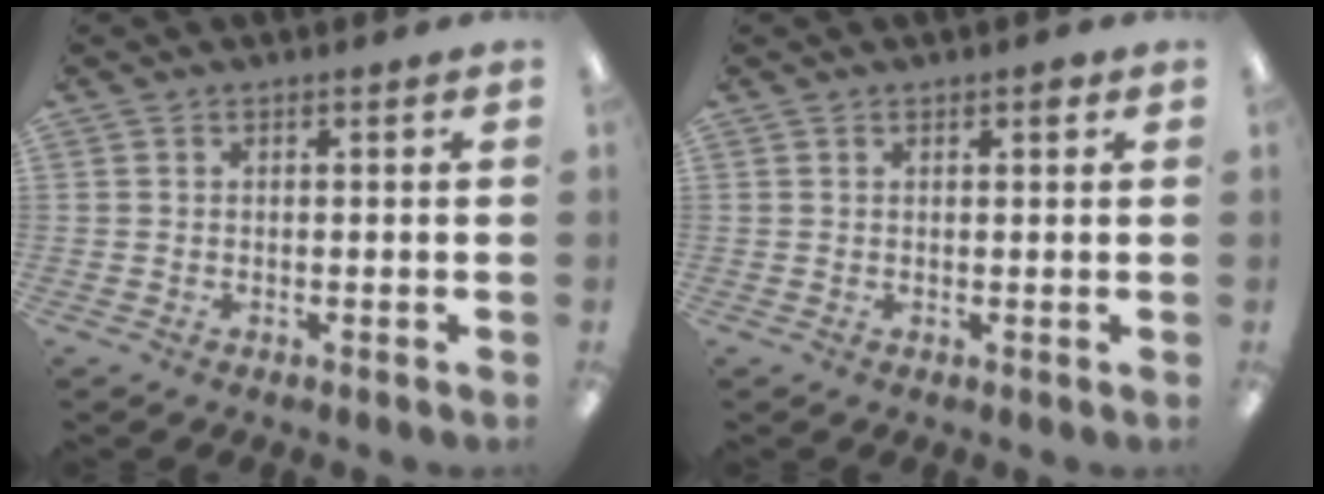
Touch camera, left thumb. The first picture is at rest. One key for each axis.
{"total": 1.4, "fx": 0.9, "fy": 0.6, "fz": 0.9, "tx": -0.011, "ty": -0.001, "tz": 0.013}